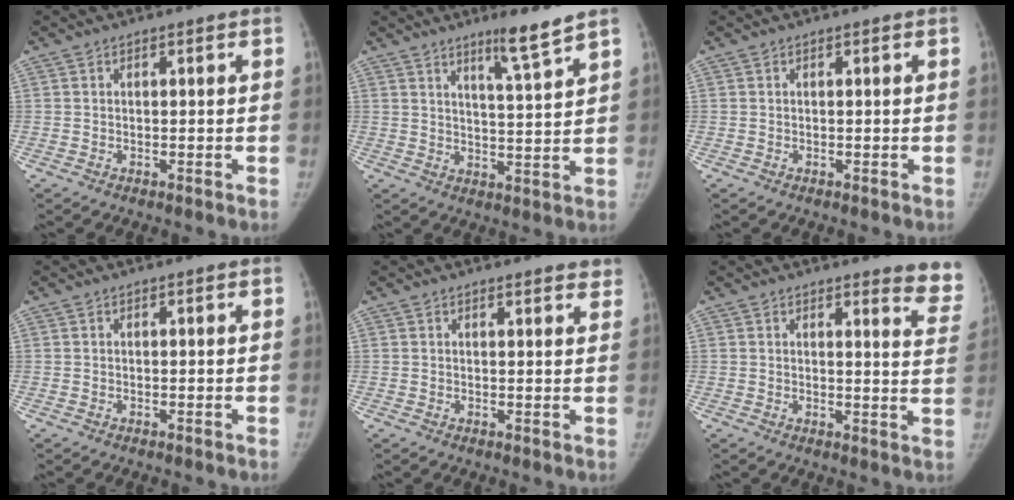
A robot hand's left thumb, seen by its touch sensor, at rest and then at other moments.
{"total": 6.4, "force": [4.9, -0.5, 4.1], "torque": [-0.059, -0.045, 0.084]}
{"total": 0.0}
{"total": 0.0}
{"total": 3.4, "force": [3.1, 0.9, 1.0], "torque": [0.010, -0.011, 0.025]}
{"total": 8.5, "force": [8.1, 1.5, 2.2], "torque": [0.011, -0.076, 0.062]}